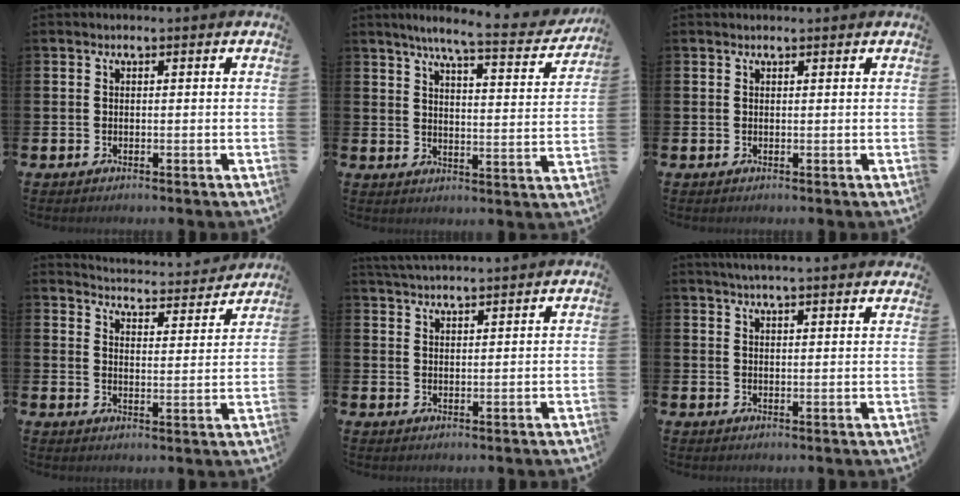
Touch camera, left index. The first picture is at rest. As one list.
[{"total": 6.7, "force": [6.0, 0.3, 3.0], "torque": [-0.068, -0.042, 0.095]}, {"total": 0.6, "force": [0.6, 0.1, 0.1], "torque": [0.008, -0.003, 0.009]}, {"total": 4.3, "force": [4.3, 0.3, 0.1], "torque": [-0.015, -0.041, 0.070]}, {"total": 3.3, "force": [3.3, -0.2, 0.3], "torque": [-0.012, -0.015, 0.060]}, {"total": 3.9, "force": [3.8, -0.6, 0.6], "torque": [-0.017, -0.017, 0.069]}]